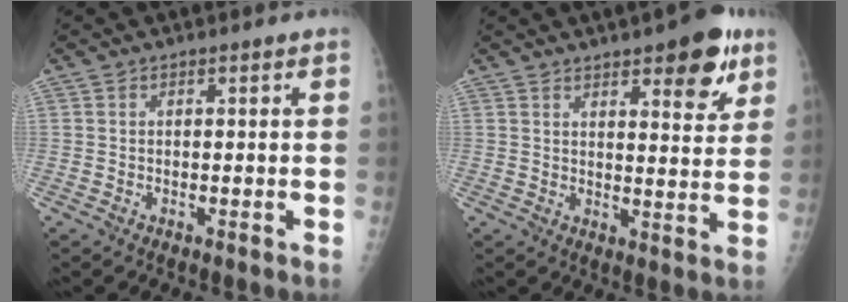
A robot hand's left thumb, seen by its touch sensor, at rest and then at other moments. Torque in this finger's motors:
{"motor_torque": [0.10, 0.09, 0.00, 0.08, 0.10]}